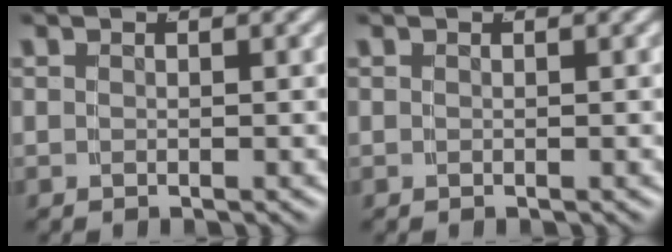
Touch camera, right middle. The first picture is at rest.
{"total": 0.0}